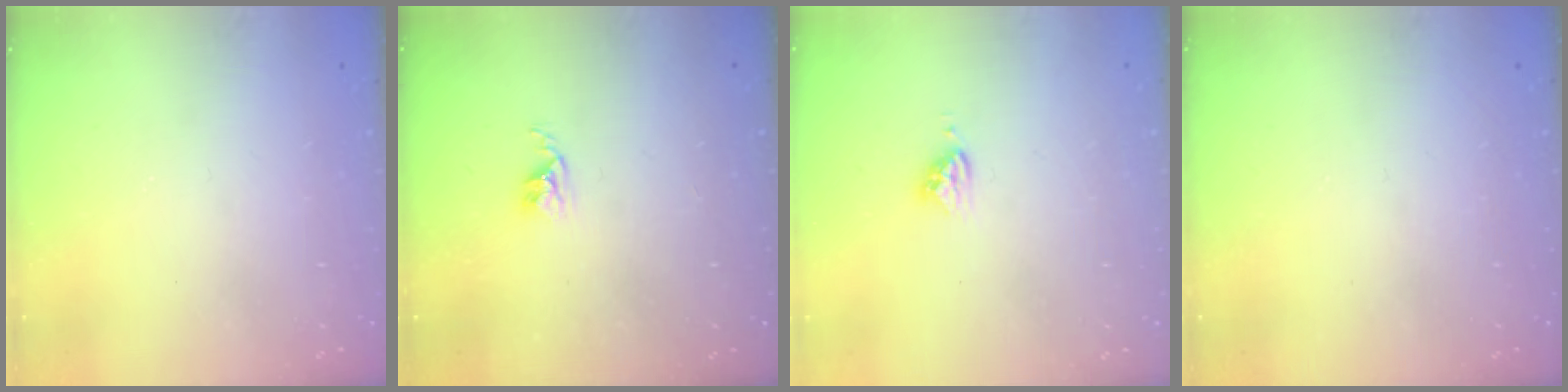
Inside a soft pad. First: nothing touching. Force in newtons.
{"total": 2.6, "press": 2.6, "slide": 0.4}
{"total": 5.0, "press": 4.9, "slide": 0.5}
{"total": 0.0}